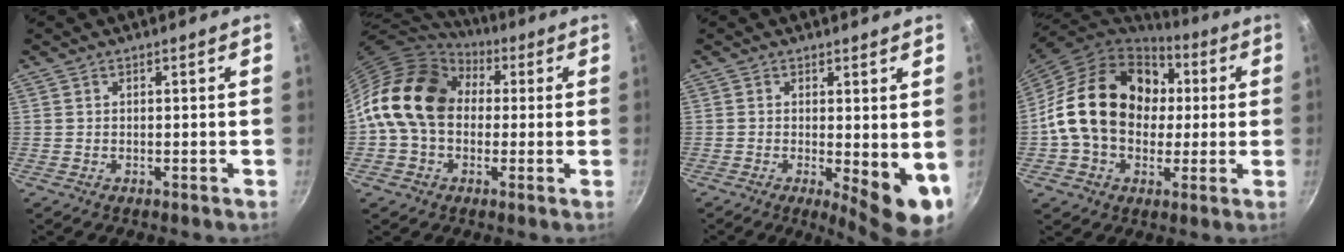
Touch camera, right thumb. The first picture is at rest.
{"total": 17.7, "force": [2.5, 13.3, 11.4], "torque": [-0.176, 0.032, 0.028]}
{"total": 8.9, "force": [-0.8, 2.8, 8.4], "torque": [-0.099, -0.013, -0.005]}
{"total": 22.1, "force": [2.1, 17.1, 13.9], "torque": [-0.216, 0.035, 0.031]}